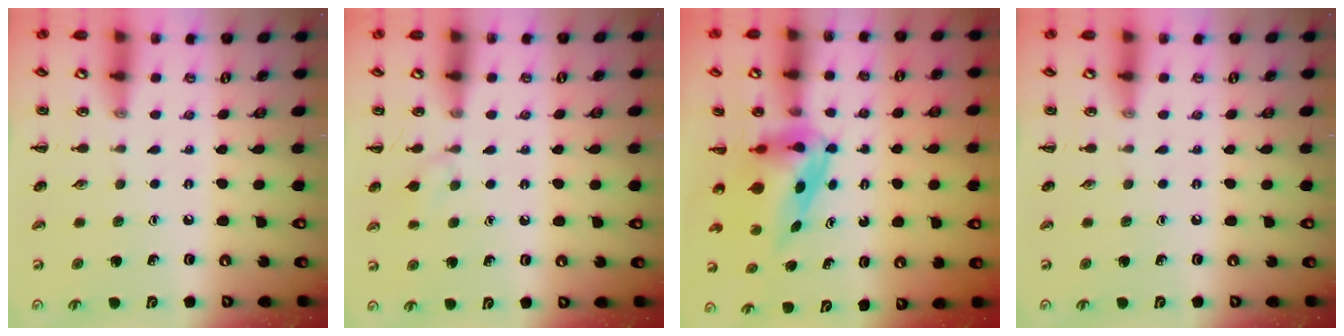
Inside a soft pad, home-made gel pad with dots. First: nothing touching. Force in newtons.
{"total": 6.6, "press": 6.2, "slide": 2.1}
{"total": 4.0, "press": 3.9, "slide": 0.7}
{"total": 0.0}